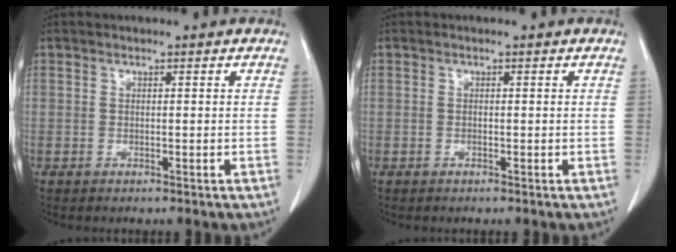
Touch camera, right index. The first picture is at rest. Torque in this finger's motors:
{"motor_torque": [0.03, 0.01, 0.03, 0.01]}